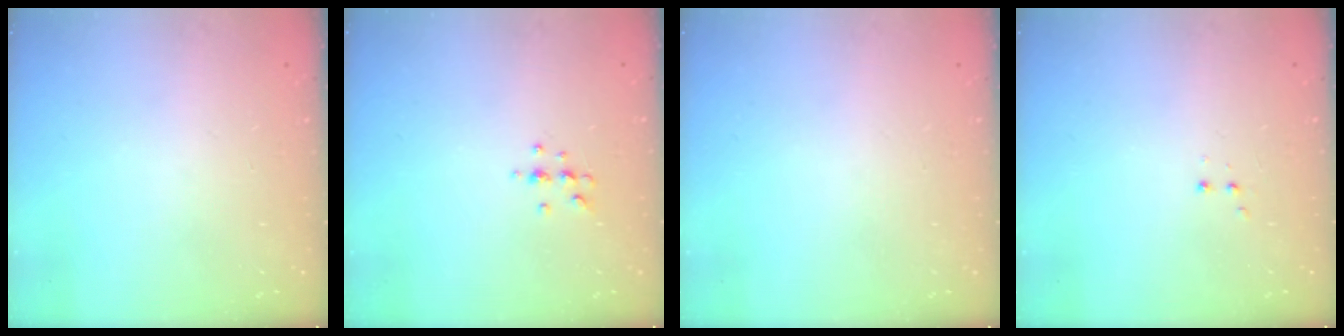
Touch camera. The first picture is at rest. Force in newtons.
{"total": 5.6, "press": 5.4, "slide": 1.5}
{"total": 0.0}
{"total": 2.8, "press": 2.8, "slide": 0.6}